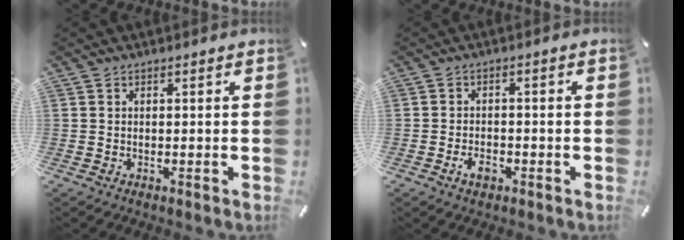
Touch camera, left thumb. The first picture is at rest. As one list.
[{"total": 3.7, "force": [-1.9, 2.0, 2.4], "torque": [-0.046, 0.008, -0.035]}]